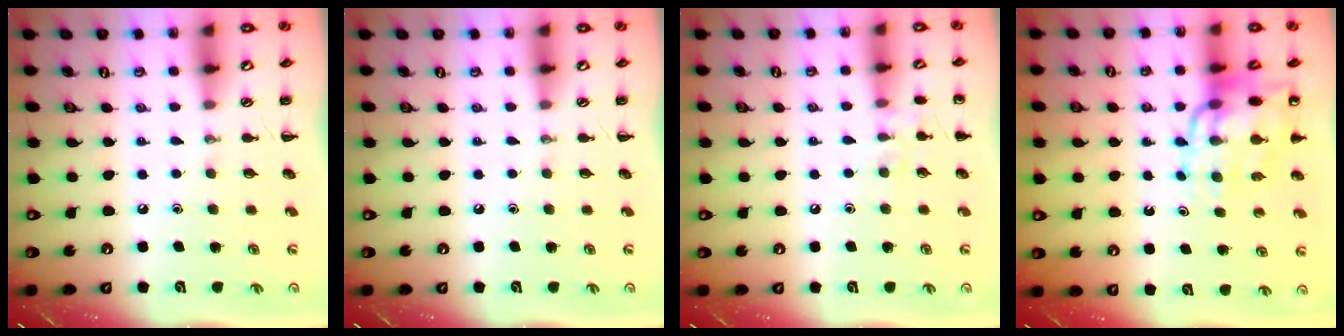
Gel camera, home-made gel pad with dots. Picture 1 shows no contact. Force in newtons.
{"total": 0.0}
{"total": 7.0, "press": 6.7, "slide": 2.0}
{"total": 13.6, "press": 13.2, "slide": 3.2}